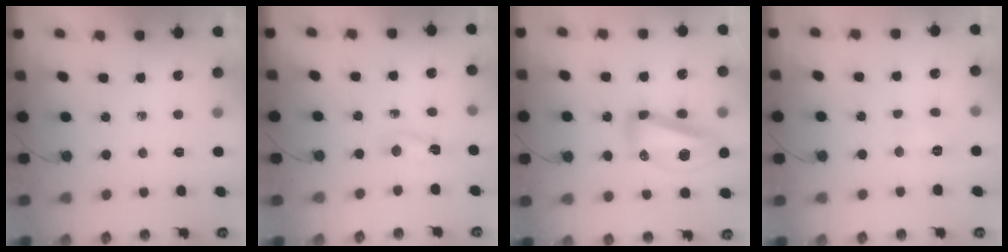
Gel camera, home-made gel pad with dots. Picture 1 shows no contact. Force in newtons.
{"total": 2.3, "press": 2.3, "slide": 0.4}
{"total": 15.0, "press": 14.9, "slide": 1.4}
{"total": 3.9, "press": 3.9, "slide": 0.4}